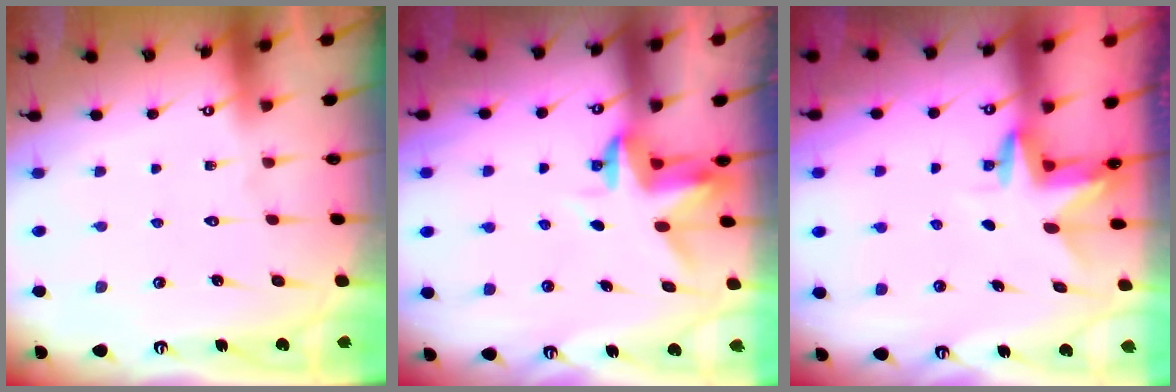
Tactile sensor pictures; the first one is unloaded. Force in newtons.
{"total": 3.2, "press": 3.2, "slide": 0.3}
{"total": 3.2, "press": 3.2, "slide": 0.3}